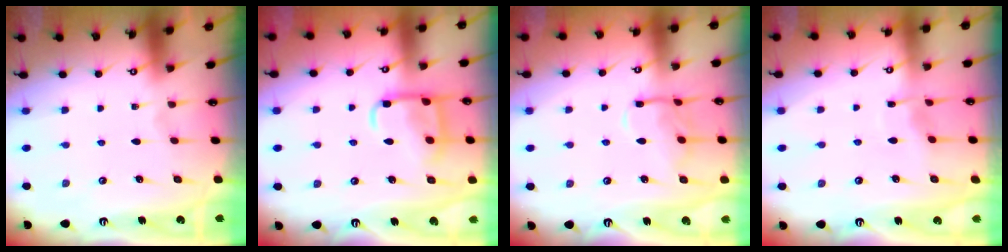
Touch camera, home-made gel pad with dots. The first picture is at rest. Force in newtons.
{"total": 11.2, "press": 11.2, "slide": 0.6}
{"total": 9.3, "press": 9.3, "slide": 0.5}
{"total": 4.7, "press": 4.7, "slide": 0.5}